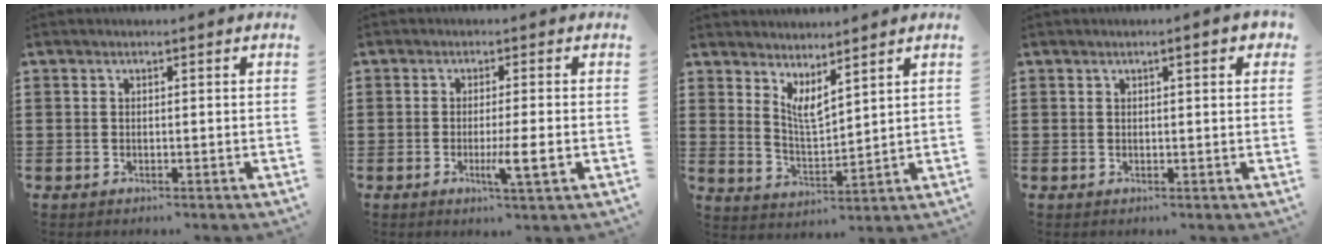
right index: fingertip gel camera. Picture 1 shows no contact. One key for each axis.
{"total": 4.0, "fx": -1.1, "fy": -0.1, "fz": 3.8, "tx": -0.071, "ty": -0.013, "tz": -0.022}
{"total": 4.0, "fx": 3.3, "fy": 0.6, "fz": 2.1, "tx": -0.050, "ty": -0.015, "tz": 0.060}
{"total": 2.1, "fx": 0.9, "fy": 0.3, "fz": 1.9, "tx": -0.030, "ty": 0.001, "tz": 0.011}